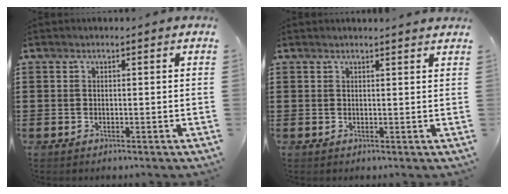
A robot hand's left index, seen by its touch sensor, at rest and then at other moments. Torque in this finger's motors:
{"motor_torque": [0.00, 0.02, 0.00, 0.01]}